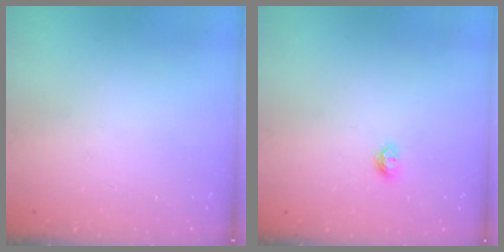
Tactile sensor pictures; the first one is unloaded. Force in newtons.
{"total": 4.6, "press": 4.6, "slide": 0.5}